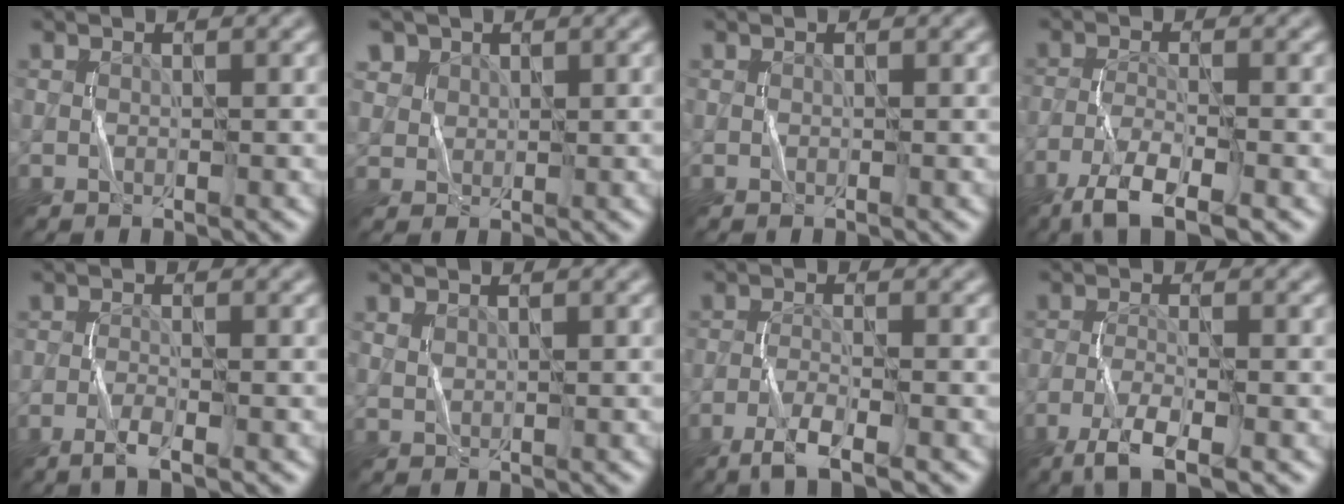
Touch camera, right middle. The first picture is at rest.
{"total": 2.8, "force": [1.6, 2.2, 0.7], "torque": [-0.027, -0.004, 0.048]}
{"total": 0.0}
{"total": 5.2, "force": [-3.5, 1.0, 3.6], "torque": [-0.069, -0.006, -0.071]}
{"total": 1.8, "force": [-1.2, 0.2, 1.3], "torque": [-0.028, 0.002, -0.027]}
{"total": 0.8, "force": [0.5, 0.5, 0.4], "torque": [-0.014, 0.000, 0.015]}
{"total": 3.4, "force": [-2.3, 0.5, 2.4], "torque": [-0.050, 0.000, -0.052]}
{"total": 4.1, "force": [-2.6, 0.7, 3.1], "torque": [-0.062, -0.003, -0.055]}